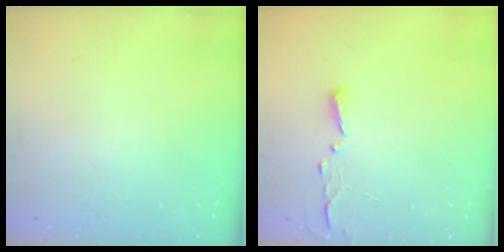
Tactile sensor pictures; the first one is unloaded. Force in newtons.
{"total": 3.1, "press": 3.1, "slide": 0.3}